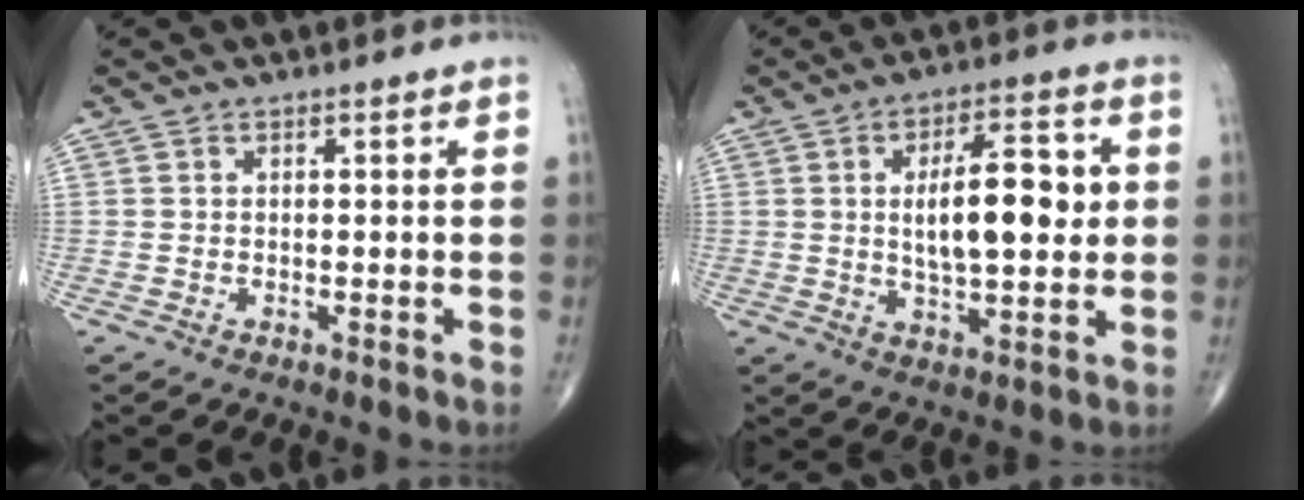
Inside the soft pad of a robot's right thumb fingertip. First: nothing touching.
{"total": 13.5, "force": [1.6, 5.5, 12.3], "torque": [-0.177, 0.001, 0.027]}